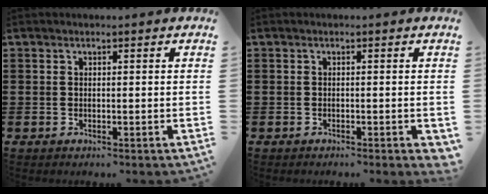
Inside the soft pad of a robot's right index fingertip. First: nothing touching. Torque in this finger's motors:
{"motor_torque": [1.82, -0.32, 1.05, 0.01]}